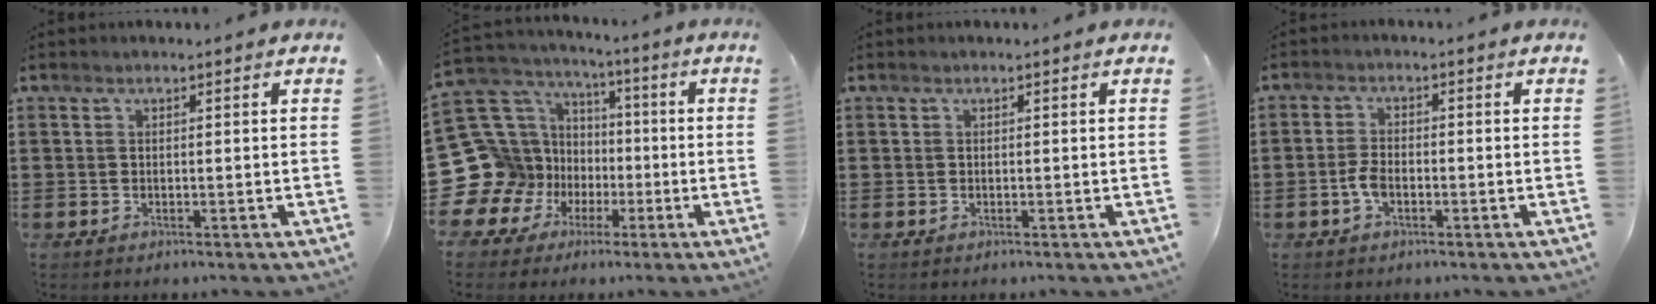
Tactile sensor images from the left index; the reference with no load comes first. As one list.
[{"total": 15.5, "force": [-3.0, 14.7, 4.0], "torque": [-0.166, -0.012, -0.023]}, {"total": 0.0}, {"total": 3.2, "force": [-1.1, 1.6, 2.5], "torque": [-0.069, -0.005, -0.026]}]